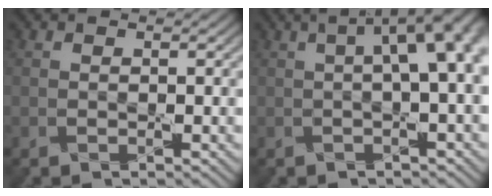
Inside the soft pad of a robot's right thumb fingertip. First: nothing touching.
{"total": 9.0, "force": [1.2, 2.9, 8.4], "torque": [-0.099, 0.026, 0.010]}